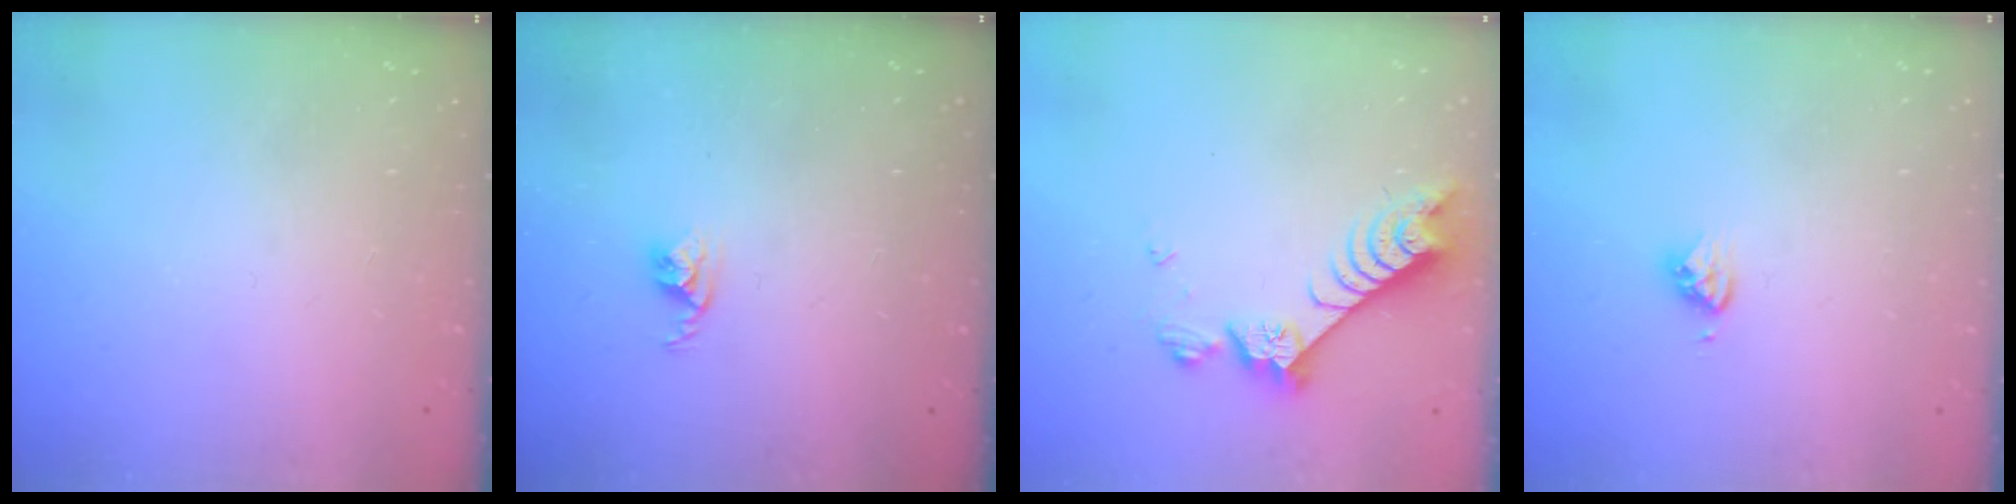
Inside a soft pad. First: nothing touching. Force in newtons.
{"total": 2.5, "press": 2.5, "slide": 0.4}
{"total": 7.6, "press": 7.6, "slide": 0.8}
{"total": 3.6, "press": 3.5, "slide": 0.7}